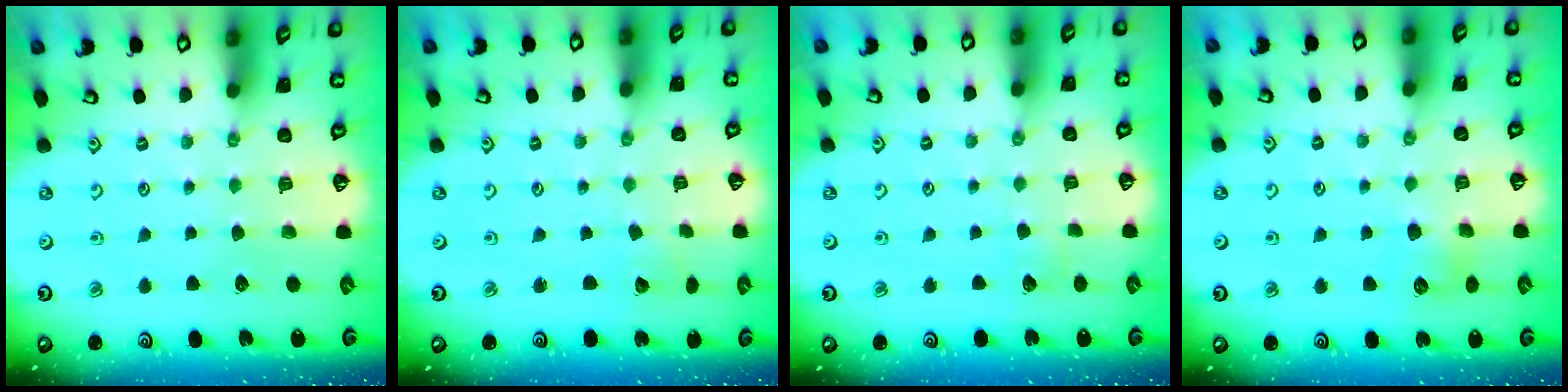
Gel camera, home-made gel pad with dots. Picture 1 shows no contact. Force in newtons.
{"total": 2.9, "press": 2.9, "slide": 0.2}
{"total": 2.9, "press": 2.9, "slide": 0.4}
{"total": 5.6, "press": 5.5, "slide": 0.7}